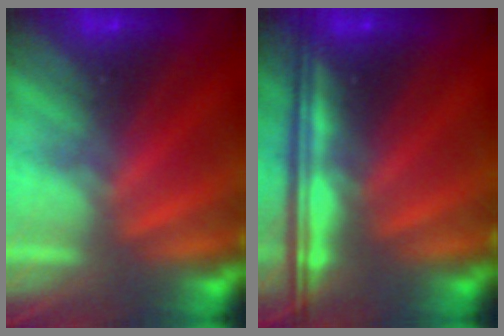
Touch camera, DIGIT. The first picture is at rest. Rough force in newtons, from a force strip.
{"total": 7.7}